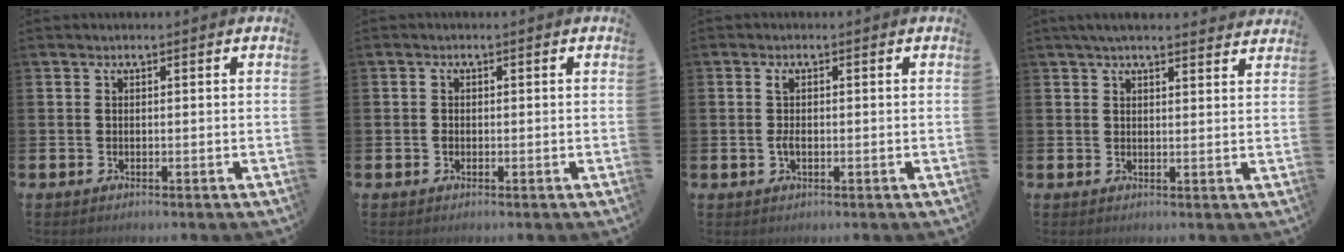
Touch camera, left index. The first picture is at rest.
{"total": 1.0, "force": [0.0, 0.9, 0.5], "torque": [-0.002, 0.004, -0.005]}
{"total": 2.1, "force": [0.1, 1.1, 1.8], "torque": [-0.036, 0.005, -0.001]}
{"total": 3.6, "force": [3.3, 0.5, 1.3], "torque": [-0.027, -0.009, 0.059]}